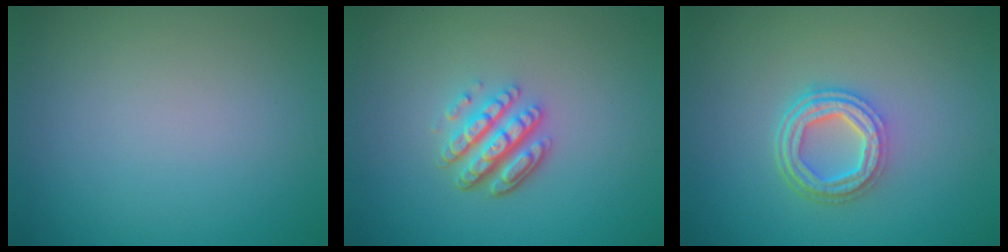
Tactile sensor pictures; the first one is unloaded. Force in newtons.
{"total": 4.3, "press": 3.3, "slide": 2.8}
{"total": 4.4, "press": 3.4, "slide": 2.9}